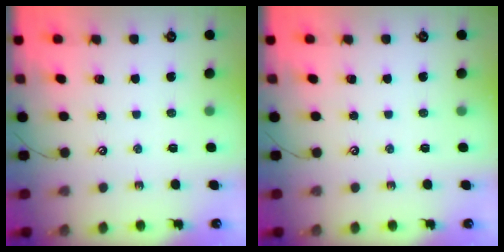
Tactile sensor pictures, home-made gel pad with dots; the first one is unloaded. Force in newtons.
{"total": 0.0}